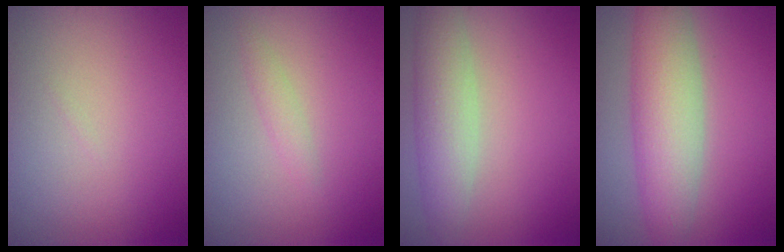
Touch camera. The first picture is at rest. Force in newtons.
{"total": 1.0, "press": 1.0, "slide": 0.1}
{"total": 3.8, "press": 3.8, "slide": 0.5}
{"total": 5.9, "press": 5.9, "slide": 0.4}